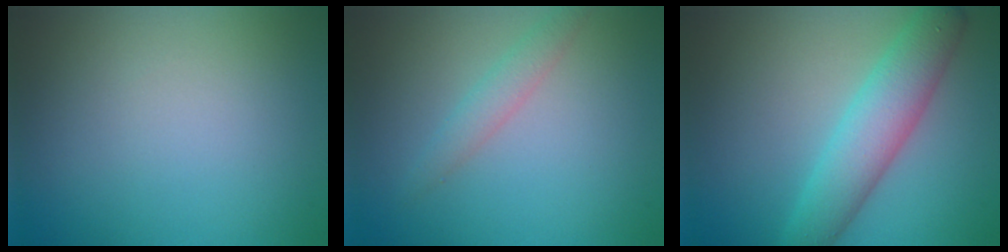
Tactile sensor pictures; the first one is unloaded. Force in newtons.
{"total": 1.8, "press": 1.8, "slide": 0.0}
{"total": 5.4, "press": 5.4, "slide": 0.2}